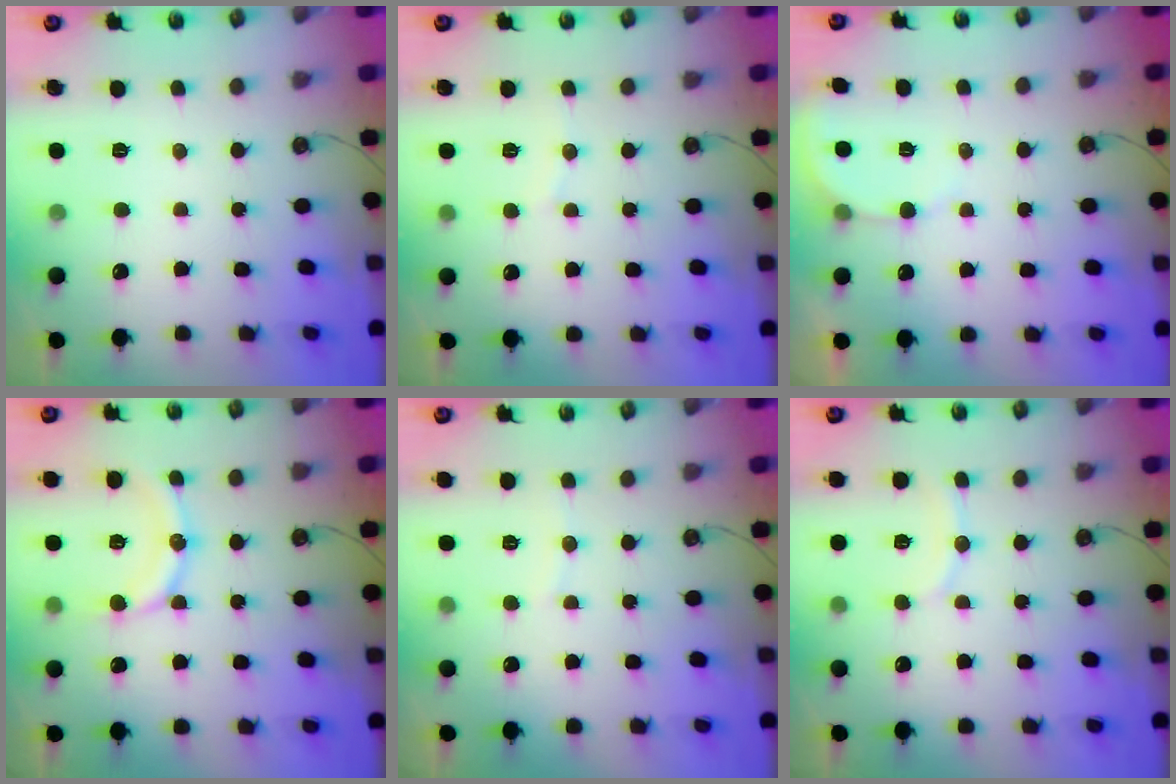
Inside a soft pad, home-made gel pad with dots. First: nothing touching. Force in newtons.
{"total": 3.0, "press": 3.0, "slide": 0.4}
{"total": 3.6, "press": 3.5, "slide": 1.1}
{"total": 12.7, "press": 12.4, "slide": 2.7}
{"total": 2.5, "press": 2.5, "slide": 0.4}
{"total": 6.5, "press": 6.5, "slide": 0.5}